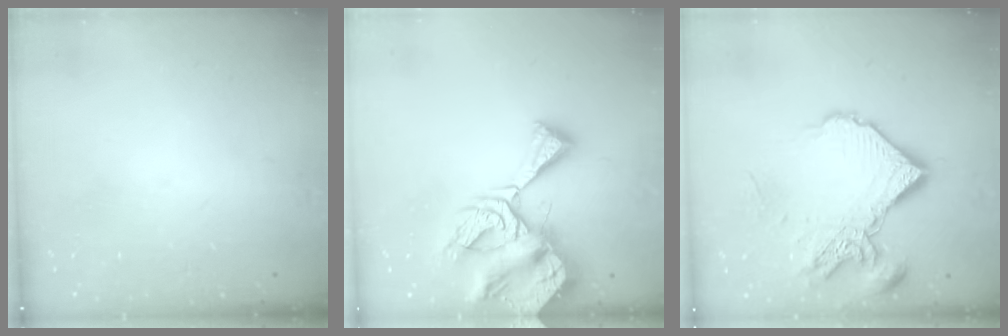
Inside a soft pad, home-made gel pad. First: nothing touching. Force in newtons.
{"total": 13.3, "press": 13.3, "slide": 1.5}
{"total": 14.3, "press": 14.2, "slide": 1.6}